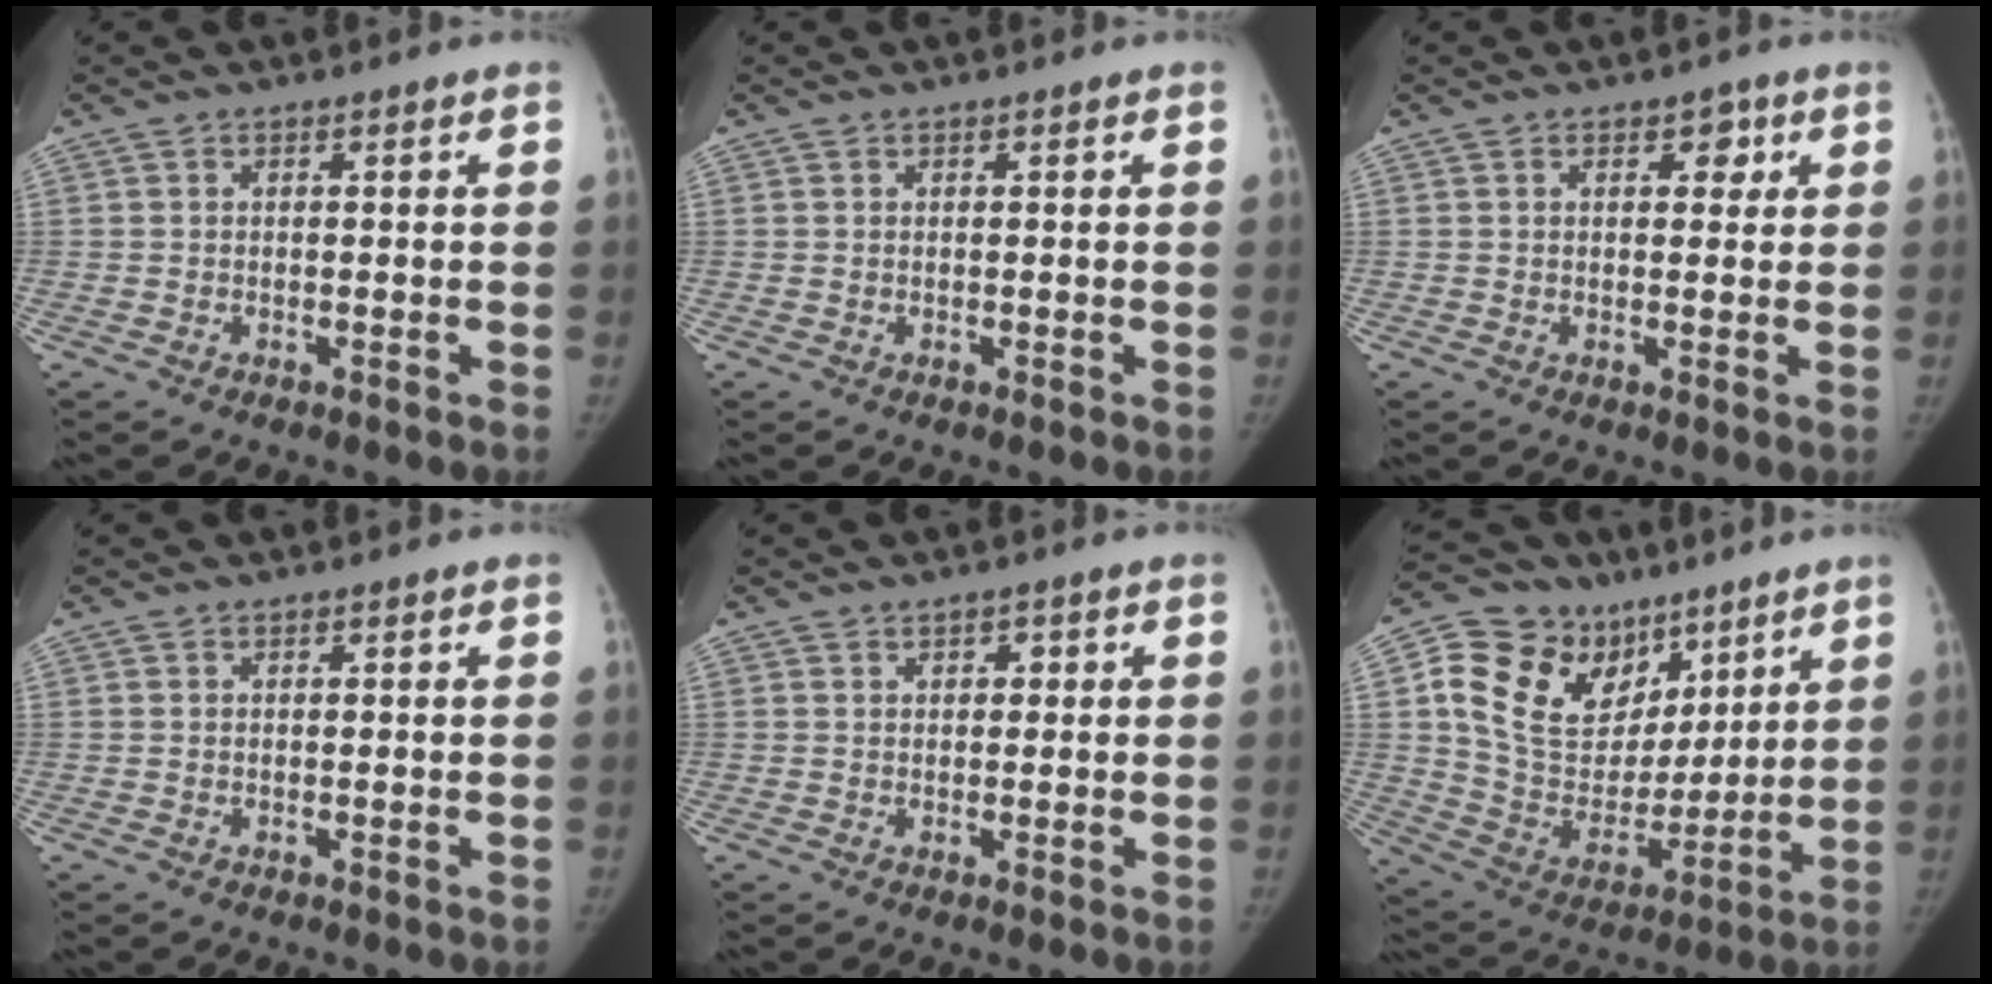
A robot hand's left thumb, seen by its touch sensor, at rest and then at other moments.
{"total": 0.0}
{"total": 3.1, "force": [1.4, 2.0, 1.9], "torque": [-0.003, -0.003, 0.016]}
{"total": 0.0}
{"total": 1.8, "force": [0.8, 1.2, 1.1], "torque": [-0.006, -0.001, 0.010]}
{"total": 22.9, "force": [10.7, 15.9, 12.5], "torque": [-0.185, -0.022, 0.200]}